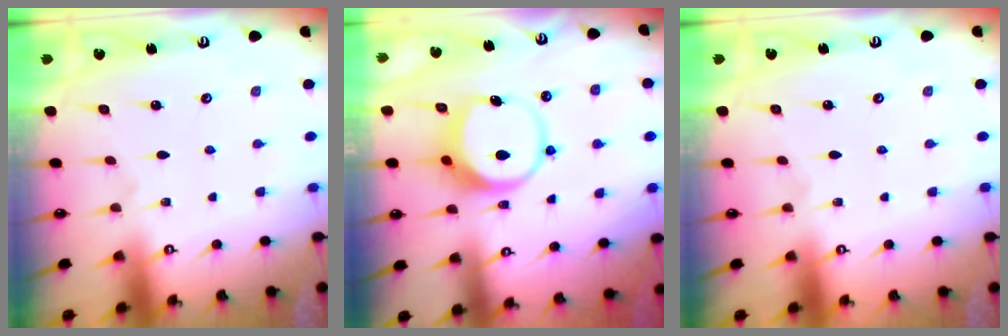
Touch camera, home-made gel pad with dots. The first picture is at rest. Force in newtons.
{"total": 8.6, "press": 8.5, "slide": 1.4}
{"total": 0.0}